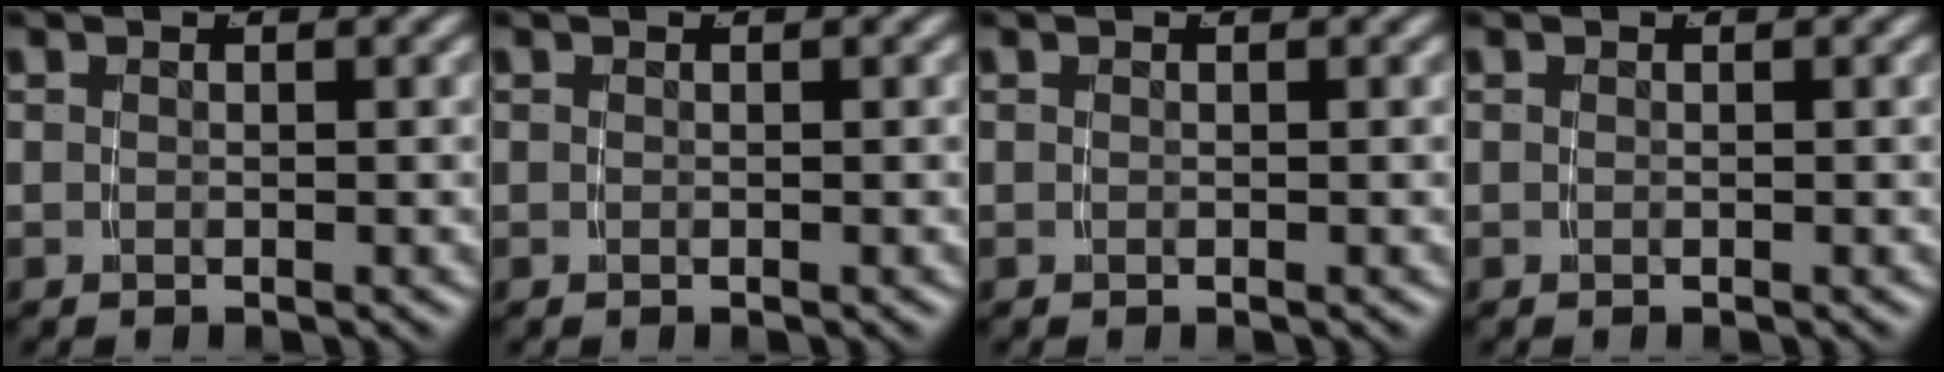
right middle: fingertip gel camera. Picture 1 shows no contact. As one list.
[{"total": 0.0}, {"total": 0.0}, {"total": 0.0}]